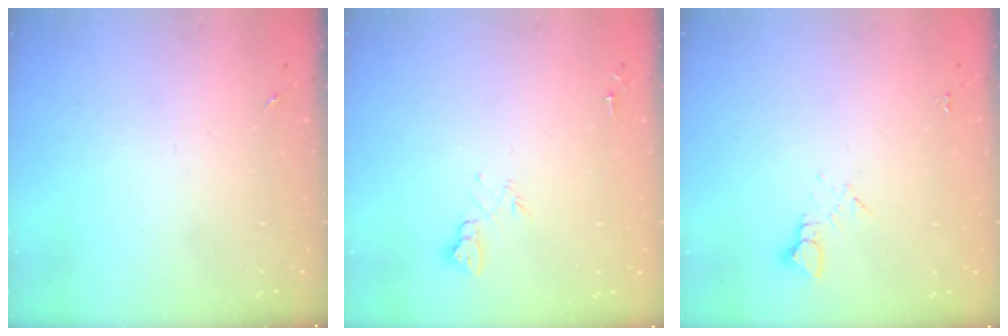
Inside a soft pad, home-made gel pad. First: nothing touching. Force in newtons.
{"total": 7.1, "press": 7.1, "slide": 0.8}
{"total": 2.7, "press": 2.7, "slide": 0.2}